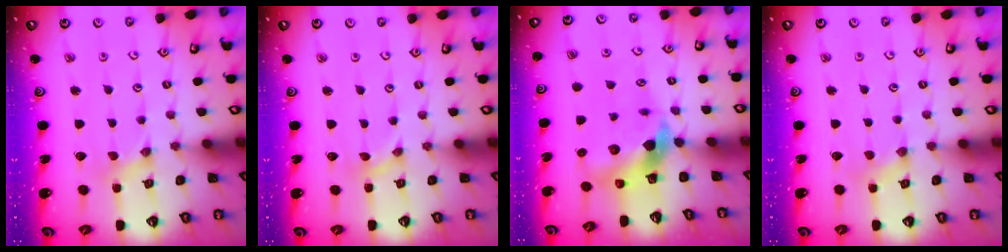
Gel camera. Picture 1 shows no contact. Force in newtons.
{"total": 0.0}
{"total": 8.9, "press": 8.8, "slide": 1.7}
{"total": 2.2, "press": 2.2, "slide": 0.5}